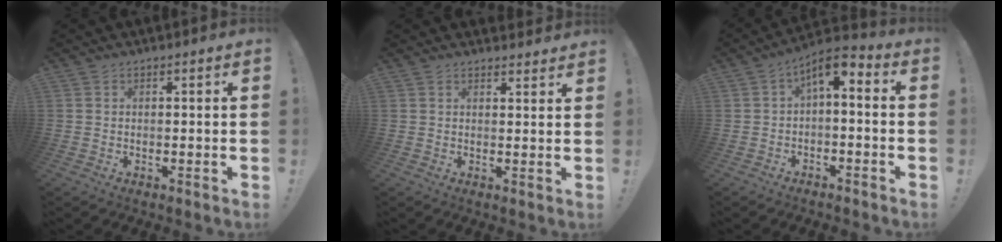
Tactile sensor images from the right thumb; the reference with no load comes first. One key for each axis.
{"total": 2.5, "fx": 2.2, "fy": 1.2, "fz": 0.1, "tx": 0.018, "ty": -0.016, "tz": 0.038}
{"total": 5.8, "fx": 0.7, "fy": 2.3, "fz": 5.3, "tx": -0.085, "ty": -0.003, "tz": 0.012}